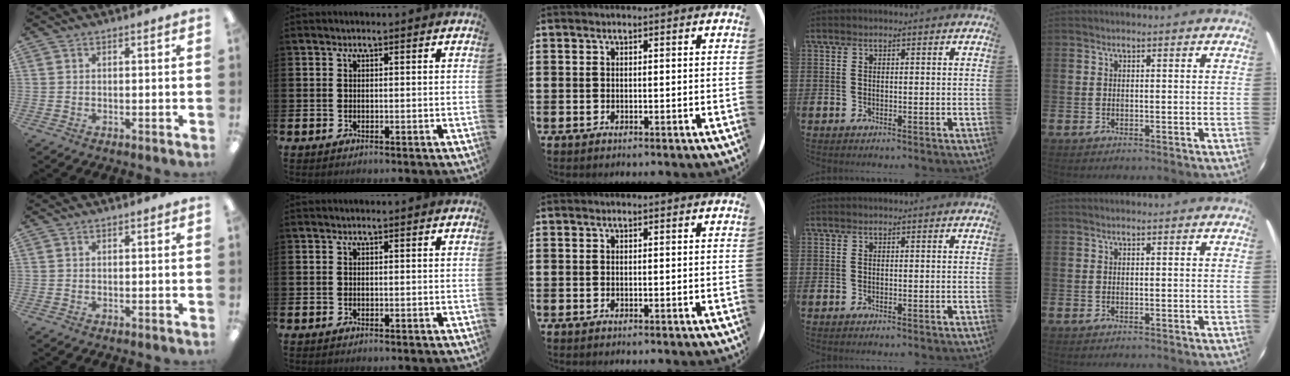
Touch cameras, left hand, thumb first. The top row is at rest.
{}